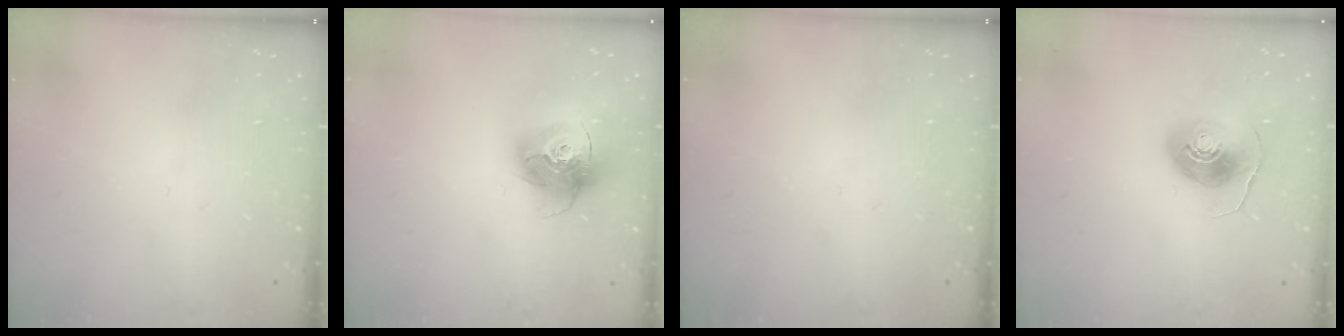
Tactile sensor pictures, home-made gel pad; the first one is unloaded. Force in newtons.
{"total": 16.1, "press": 16.0, "slide": 1.5}
{"total": 0.0}
{"total": 8.1, "press": 8.1, "slide": 0.3}